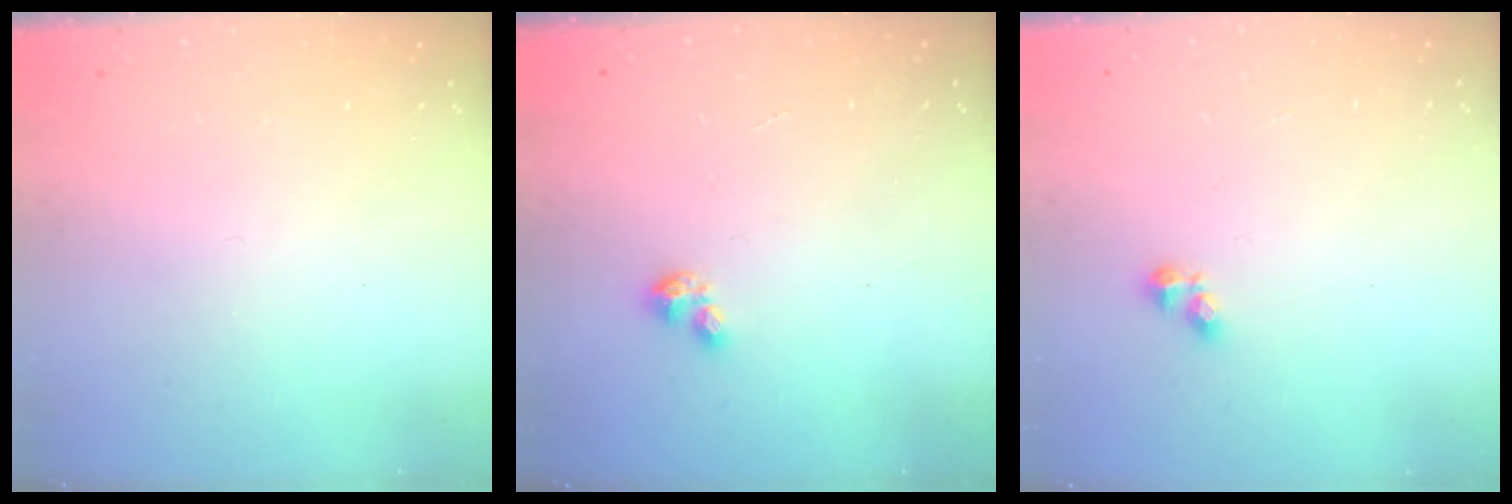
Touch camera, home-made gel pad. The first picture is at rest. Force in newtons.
{"total": 1.3, "press": 1.2, "slide": 0.3}
{"total": 3.7, "press": 3.6, "slide": 0.6}